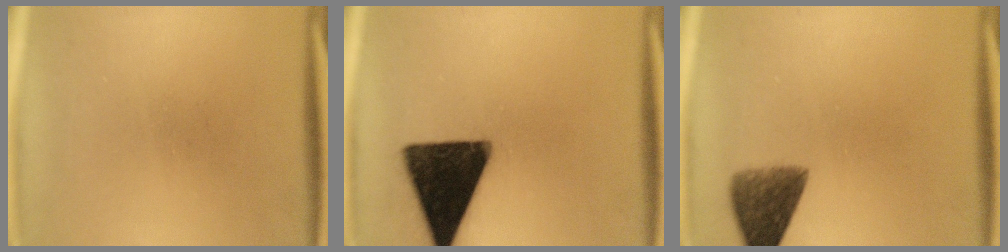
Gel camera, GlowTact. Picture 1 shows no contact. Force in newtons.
{"total": 17.4}
{"total": 6.7}